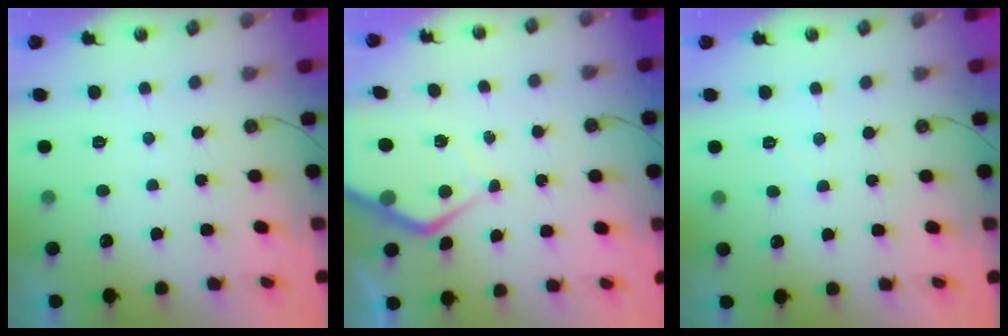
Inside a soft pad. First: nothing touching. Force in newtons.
{"total": 7.1, "press": 7.1, "slide": 0.5}
{"total": 4.4, "press": 4.4, "slide": 0.7}